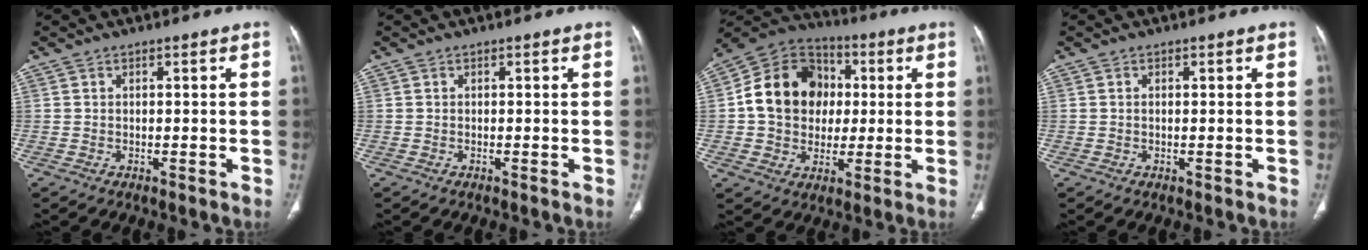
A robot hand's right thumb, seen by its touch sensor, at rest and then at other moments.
{"total": 0.0}
{"total": 16.4, "force": [1.4, 13.6, 9.0], "torque": [-0.128, 0.023, 0.020]}
{"total": 0.0}